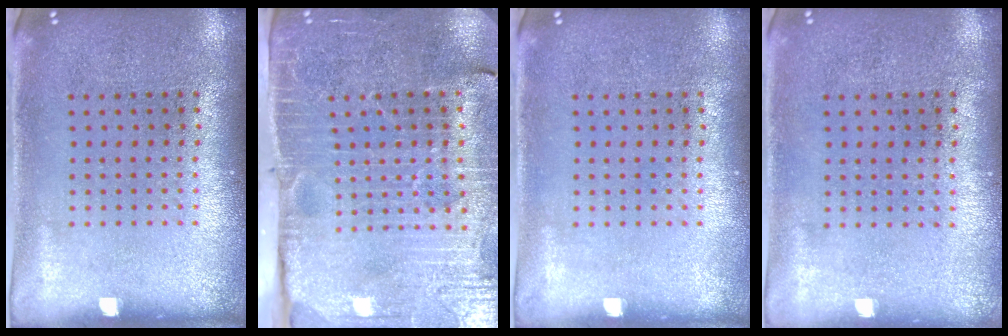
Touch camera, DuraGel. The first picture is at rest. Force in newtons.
{"total": 3.8, "press": 3.7, "slide": 0.9}
{"total": 0.0}
{"total": 0.0}